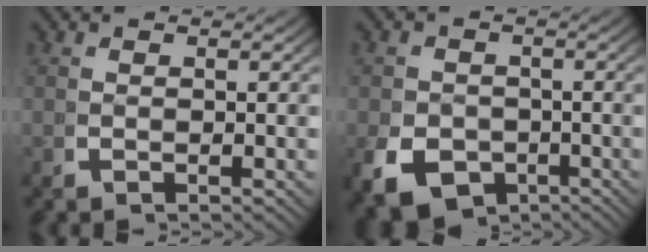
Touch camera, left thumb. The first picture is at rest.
{"total": 7.9, "force": [-4.0, 5.9, 3.3], "torque": [-0.065, -0.037, -0.056]}